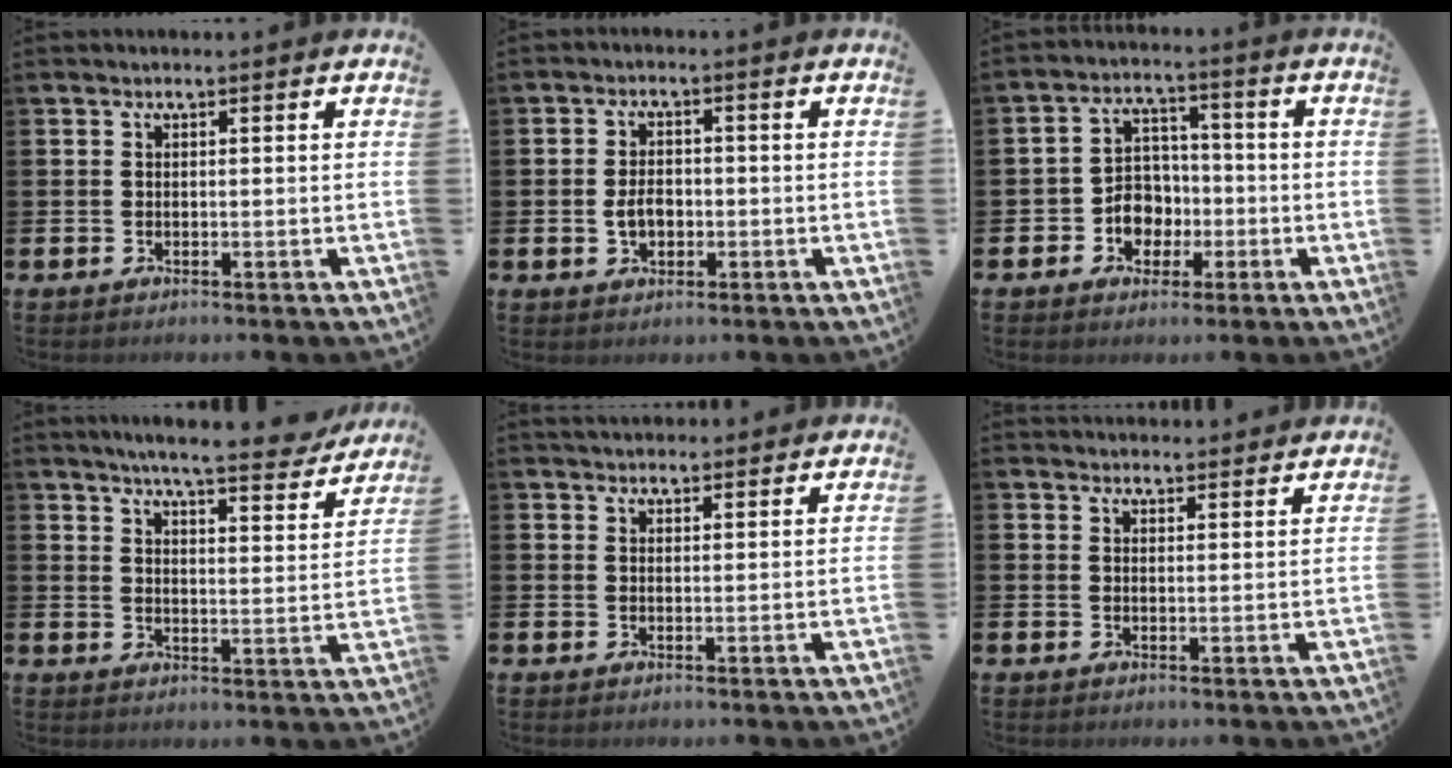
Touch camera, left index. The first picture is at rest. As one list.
[{"total": 3.1, "force": [-0.6, 2.2, 2.2], "torque": [-0.034, 0.001, -0.015]}, {"total": 5.4, "force": [-1.2, 4.8, 2.0], "torque": [-0.050, 0.009, -0.026]}, {"total": 6.8, "force": [6.4, 0.3, 2.3], "torque": [-0.044, -0.043, 0.105]}, {"total": 2.6, "force": [2.5, 0.7, 0.1], "torque": [0.002, -0.008, 0.044]}, {"total": 2.7, "force": [2.7, 0.4, -0.1], "torque": [0.005, -0.018, 0.048]}]